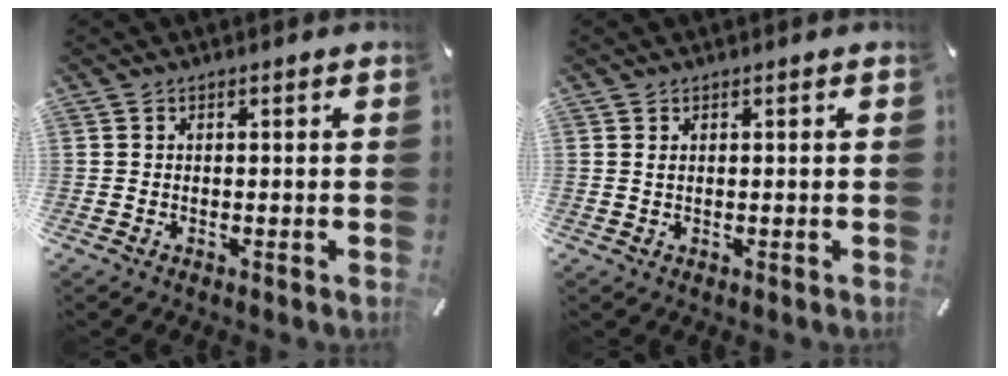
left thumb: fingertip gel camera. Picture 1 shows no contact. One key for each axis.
{"total": 0.5, "fx": 0.3, "fy": 0.2, "fz": 0.4, "tx": -0.007, "ty": 0.003, "tz": 0.005}